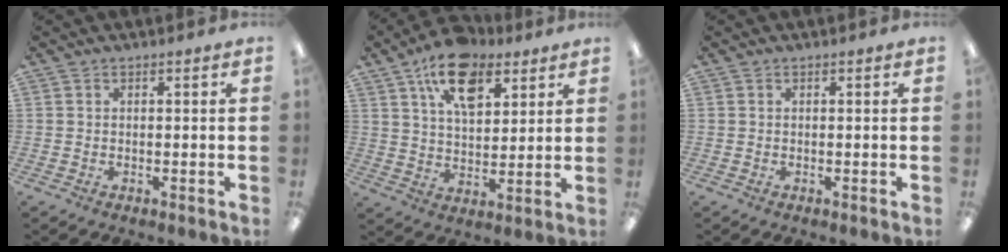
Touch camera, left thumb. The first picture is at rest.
{"total": 14.6, "force": [8.8, 7.8, 8.6], "torque": [-0.139, -0.031, 0.158]}
{"total": 0.0}